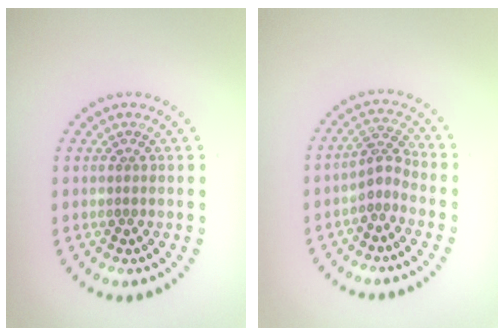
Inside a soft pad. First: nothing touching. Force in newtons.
{"total": 2.3, "press": 1.6, "slide": 1.6}